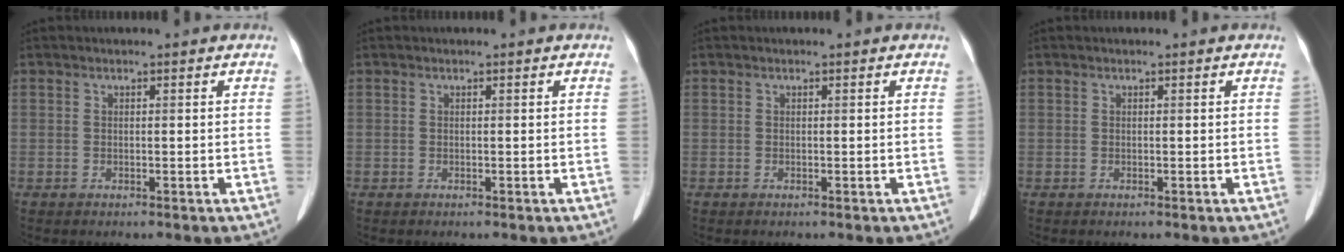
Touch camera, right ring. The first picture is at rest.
{"total": 0.0}
{"total": 0.0}
{"total": 0.0}